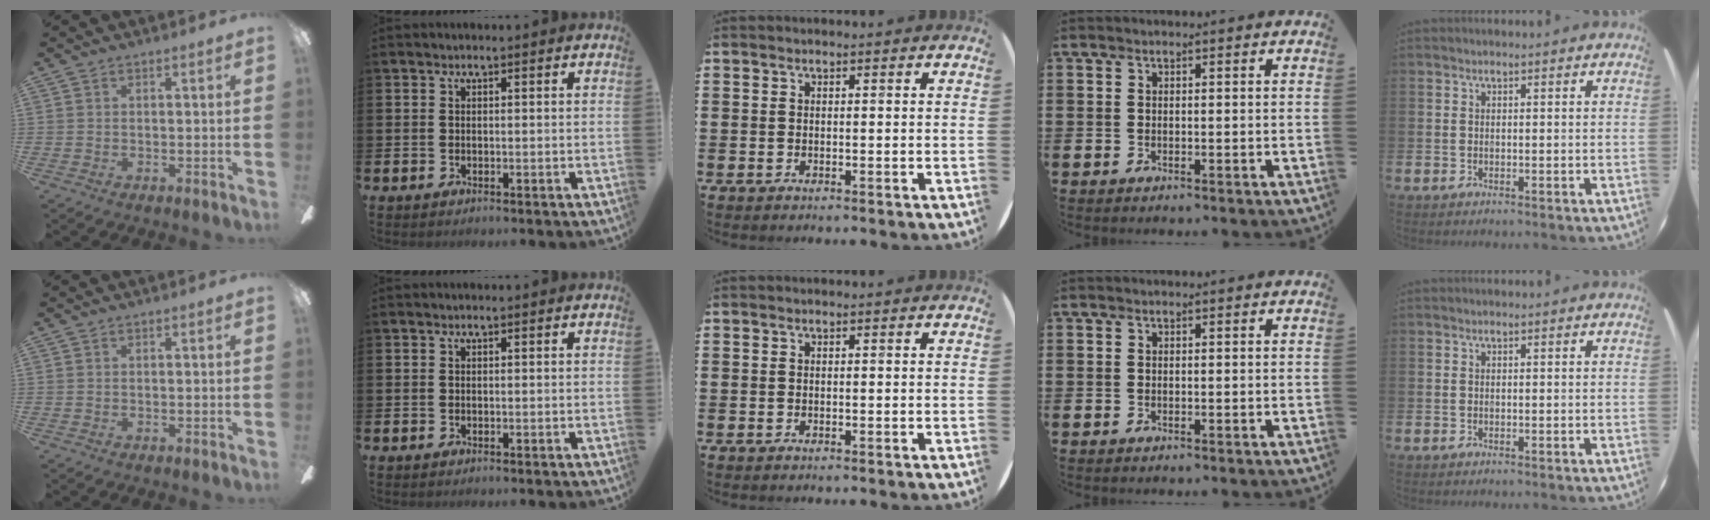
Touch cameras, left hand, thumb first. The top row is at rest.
{}